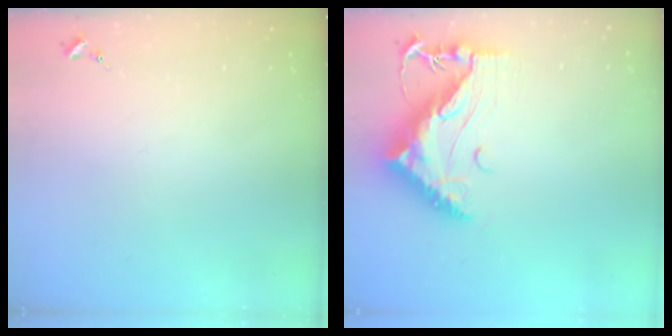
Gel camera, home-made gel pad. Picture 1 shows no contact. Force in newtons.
{"total": 14.4, "press": 14.3, "slide": 1.4}